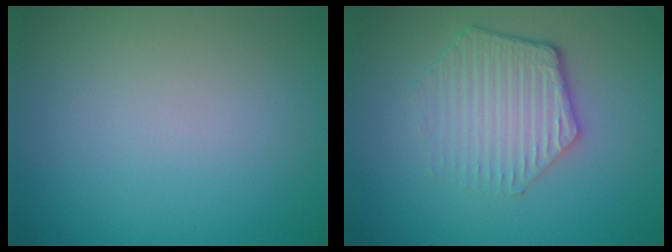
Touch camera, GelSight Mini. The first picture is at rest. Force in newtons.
{"total": 4.3, "press": 3.3, "slide": 2.8}